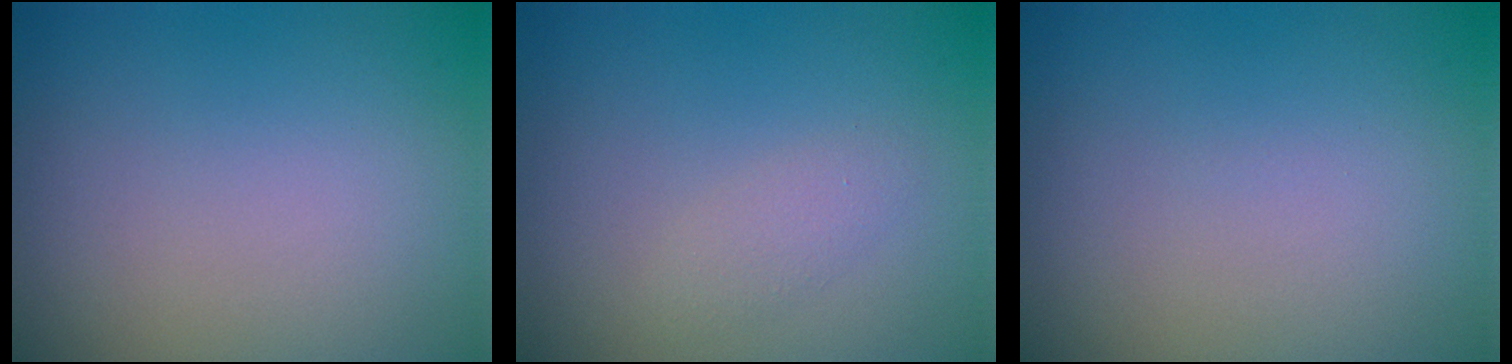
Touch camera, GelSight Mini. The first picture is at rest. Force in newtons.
{"total": 1.2, "press": 1.2, "slide": 0.1}
{"total": 0.0}